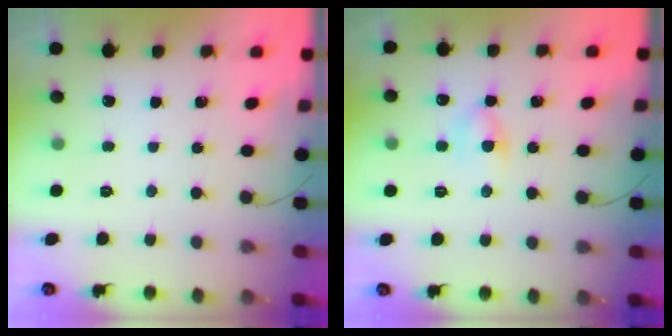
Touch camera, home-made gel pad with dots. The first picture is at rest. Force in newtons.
{"total": 5.1, "press": 4.9, "slide": 1.5}